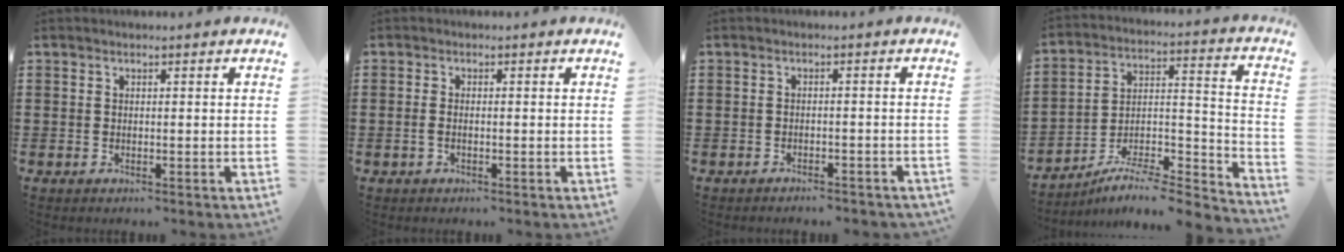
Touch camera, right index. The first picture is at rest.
{"total": 1.0, "force": [-0.4, 0.2, 0.9], "torque": [-0.019, -0.005, -0.006]}
{"total": 1.5, "force": [-1.5, 0.1, 0.2], "torque": [-0.010, 0.001, -0.030]}
{"total": 5.5, "force": [-4.9, 1.0, 2.4], "torque": [-0.036, -0.007, -0.096]}